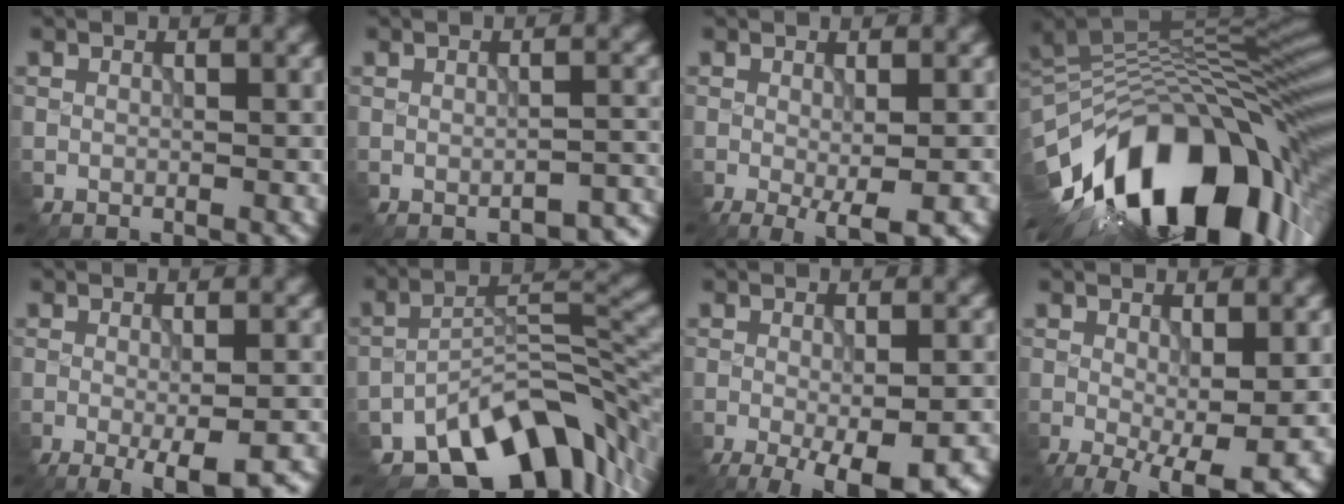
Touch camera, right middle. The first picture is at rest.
{"total": 2.1, "force": [-1.7, 0.5, 1.0], "torque": [-0.015, 0.001, -0.022]}
{"total": 3.3, "force": [-0.9, 0.3, 3.1], "torque": [-0.055, -0.008, -0.012]}
{"total": 17.6, "force": [-7.3, 8.7, 13.4], "torque": [-0.210, 0.005, -0.126]}
{"total": 6.2, "force": [-2.9, 1.6, 5.3], "torque": [-0.076, -0.006, -0.035]}
{"total": 11.2, "force": [-7.6, 4.8, 6.7], "torque": [-0.090, 0.003, -0.142]}
{"total": 7.3, "force": [-3.7, 1.9, 6.0], "torque": [-0.096, -0.012, -0.053]}
{"total": 5.2, "force": [-1.4, 1.3, 4.9], "torque": [-0.079, -0.019, -0.016]}